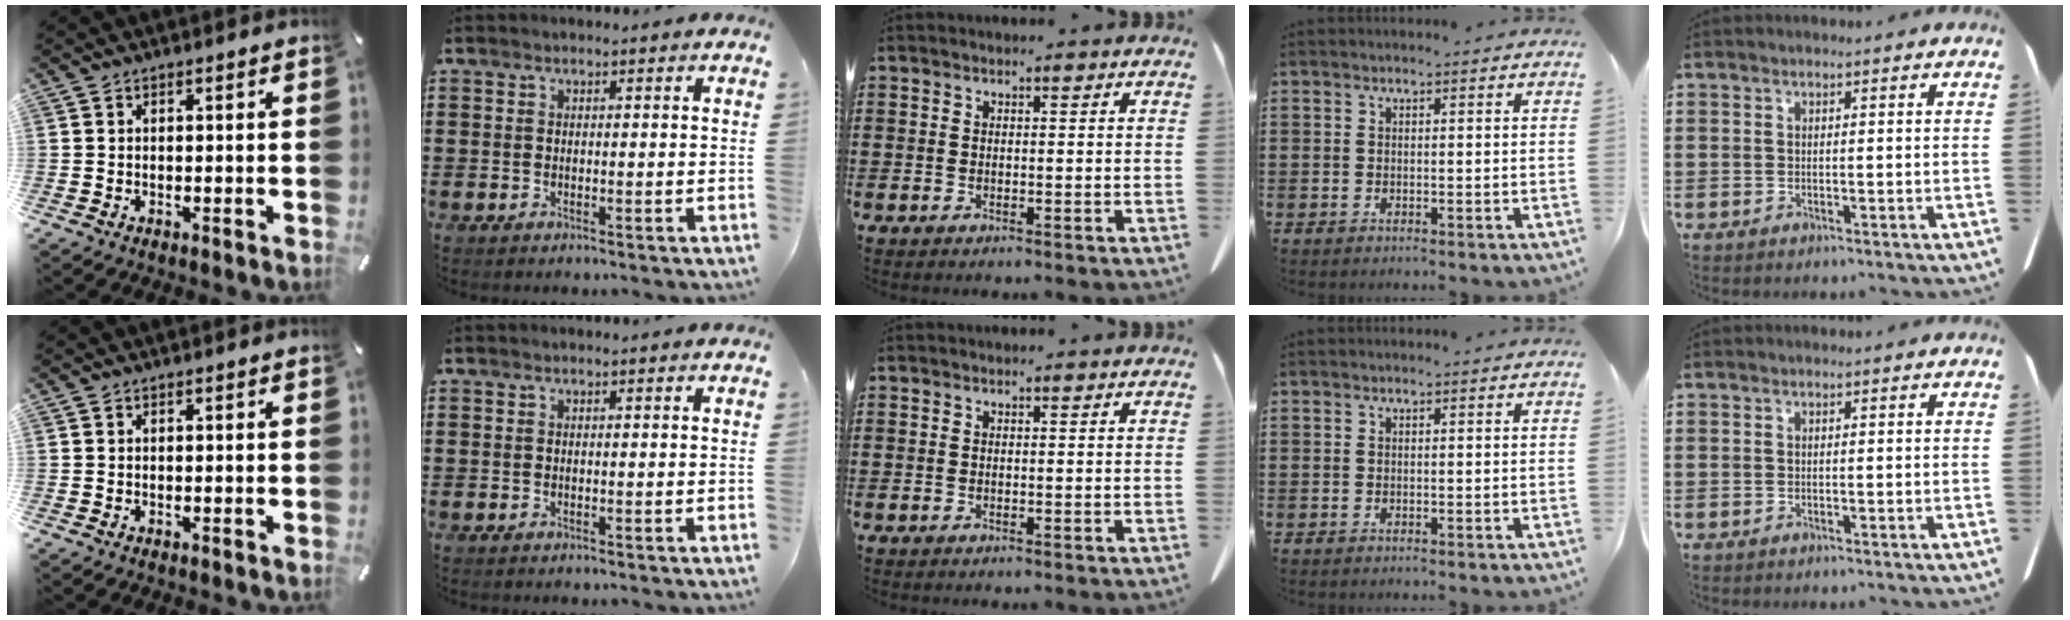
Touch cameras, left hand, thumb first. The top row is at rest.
{}